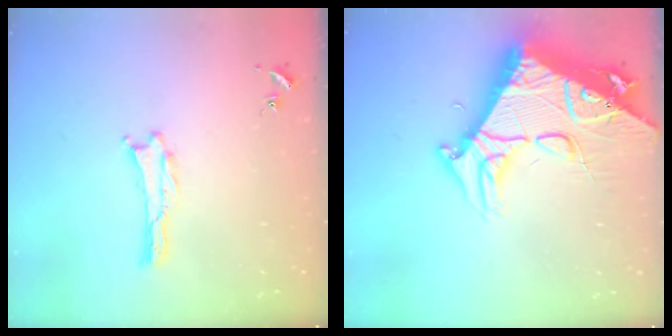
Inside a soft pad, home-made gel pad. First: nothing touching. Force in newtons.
{"total": 15.1, "press": 15.0, "slide": 1.6}